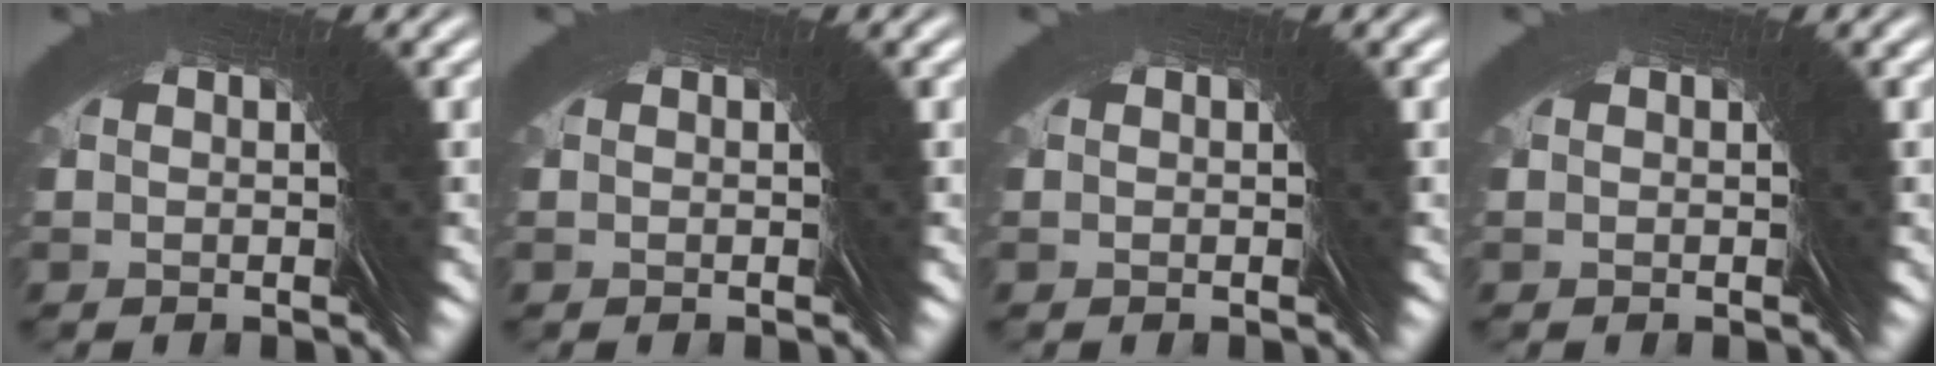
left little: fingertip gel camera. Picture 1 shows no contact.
{"total": 0.0}
{"total": 0.0}
{"total": 0.0}